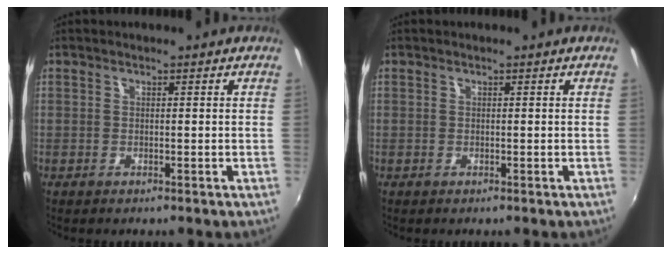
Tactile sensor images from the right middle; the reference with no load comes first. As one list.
[{"total": 0.0}]